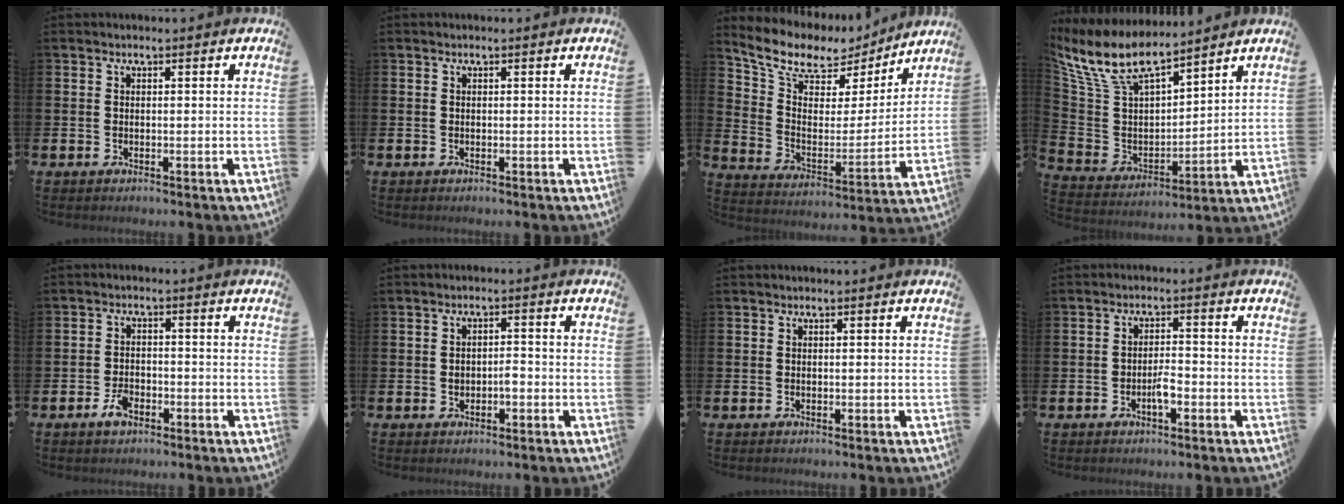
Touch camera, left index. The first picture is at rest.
{"total": 0.0}
{"total": 9.3, "force": [7.8, 4.2, 2.6], "torque": [-0.091, -0.054, 0.136]}
{"total": 10.3, "force": [8.9, 3.4, 4.0], "torque": [-0.125, -0.053, 0.158]}
{"total": 2.9, "force": [-1.6, 1.6, 1.8], "torque": [-0.039, 0.008, -0.030]}
{"total": 1.8, "force": [-0.7, 1.0, 1.3], "torque": [-0.010, -0.001, -0.018]}
{"total": 0.0}
{"total": 2.7, "force": [-1.3, 0.9, 2.1], "torque": [-0.033, 0.003, -0.026]}